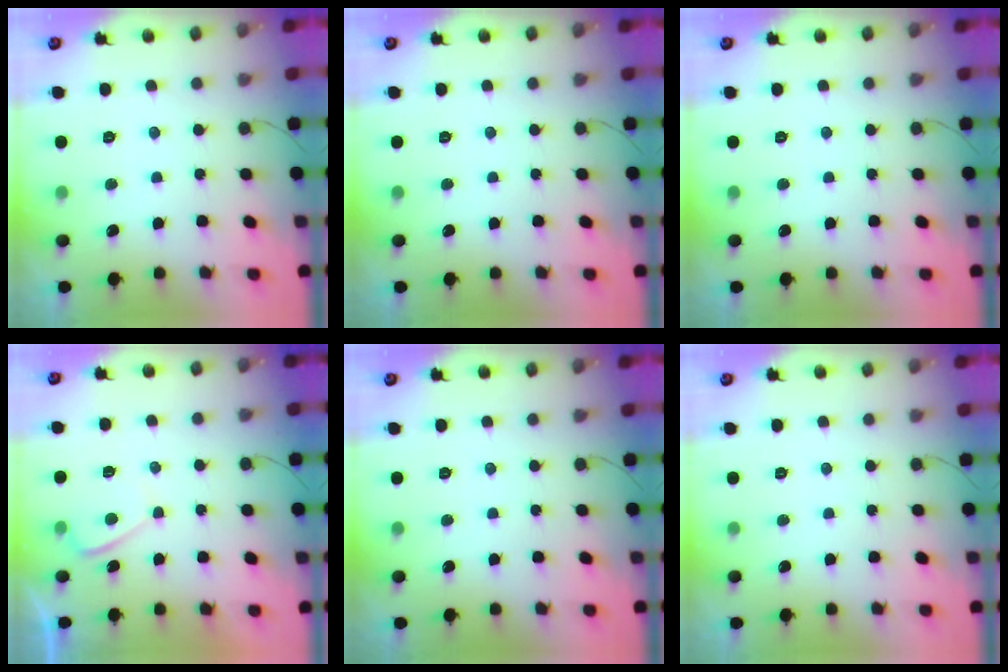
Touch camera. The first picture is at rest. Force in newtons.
{"total": 0.0}
{"total": 0.0}
{"total": 0.0}
{"total": 0.0}
{"total": 0.0}